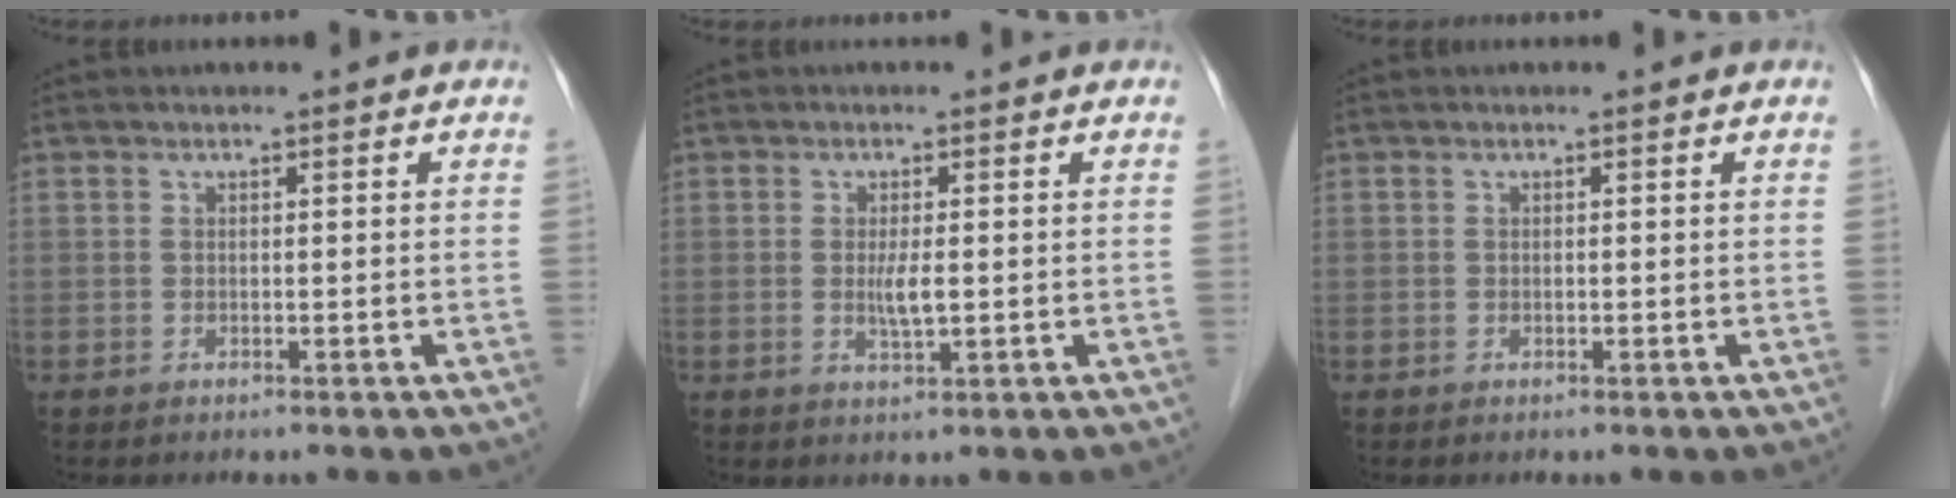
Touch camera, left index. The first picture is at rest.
{"total": 2.8, "force": [-0.2, 0.5, 2.8], "torque": [-0.056, -0.007, -0.003]}
{"total": 0.0}